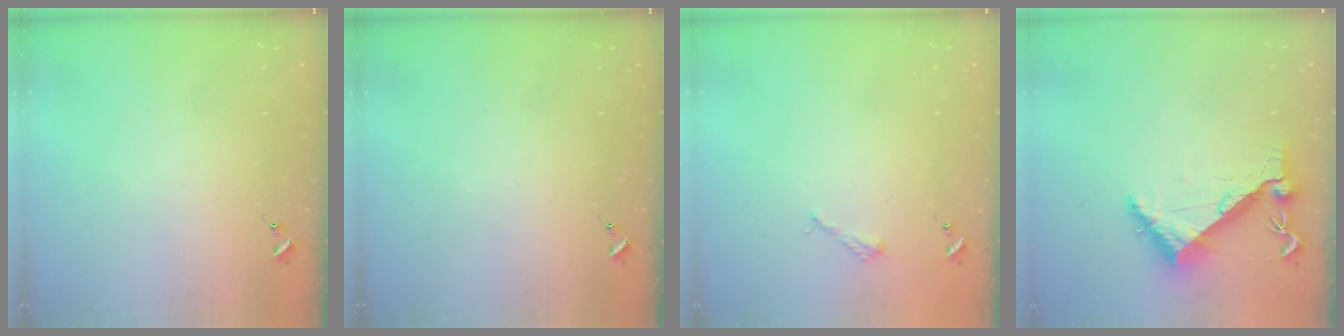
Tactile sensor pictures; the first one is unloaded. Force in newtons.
{"total": 0.0}
{"total": 2.2, "press": 2.2, "slide": 0.3}
{"total": 6.4, "press": 6.4, "slide": 0.5}